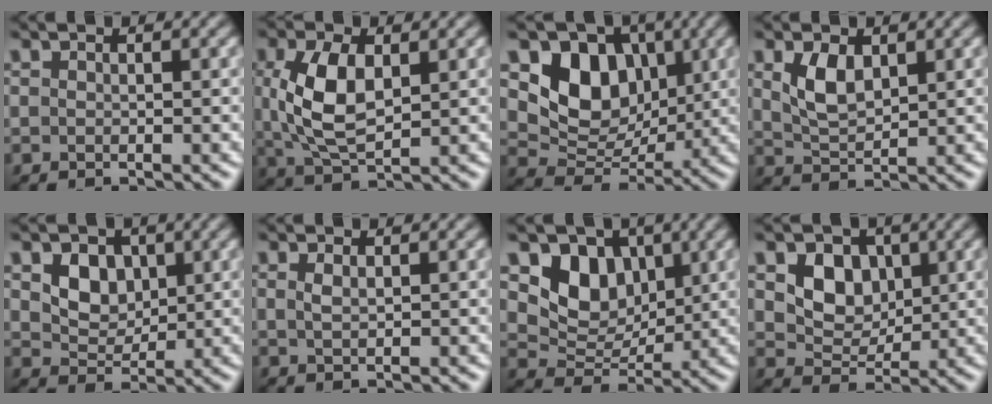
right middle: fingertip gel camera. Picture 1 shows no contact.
{"total": 5.6, "force": [0.9, 2.9, 4.7], "torque": [-0.107, 0.001, 0.024]}
{"total": 6.6, "force": [2.2, 5.2, 3.5], "torque": [-0.054, -0.010, 0.031]}
{"total": 2.7, "force": [1.1, 1.5, 2.0], "torque": [-0.051, -0.002, 0.029]}
{"total": 3.2, "force": [1.0, 2.5, 1.6], "torque": [-0.040, -0.005, 0.014]}
{"total": 0.7, "force": [0.3, 0.2, 0.5], "torque": [-0.014, 0.000, 0.007]}
{"total": 5.1, "force": [2.1, 3.9, 2.4], "torque": [-0.048, -0.011, 0.031]}
{"total": 4.0, "force": [1.3, 3.2, 2.0], "torque": [-0.046, -0.008, 0.016]}